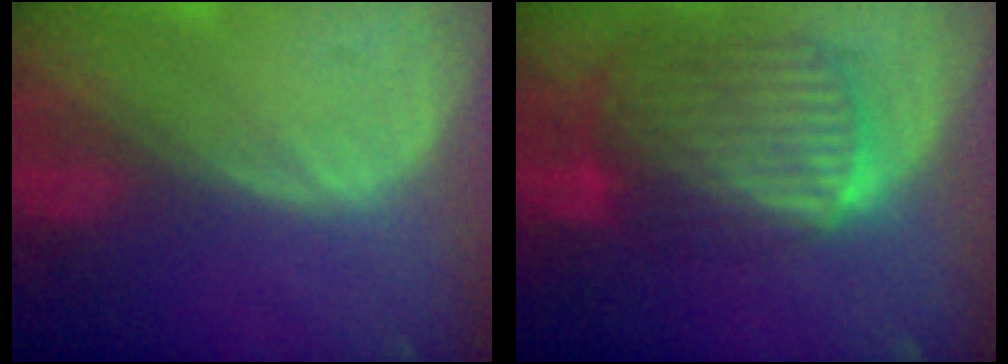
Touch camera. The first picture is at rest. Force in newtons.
{"total": 10.3, "press": 8.7, "slide": 5.5}